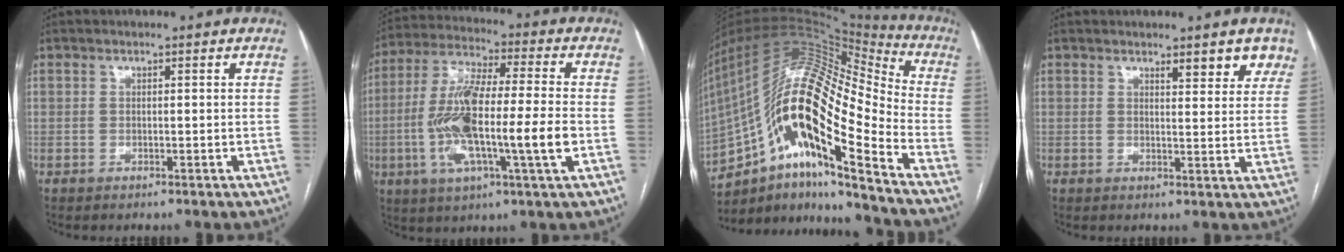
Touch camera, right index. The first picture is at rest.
{"total": 16.2, "force": [-2.8, 1.6, 15.9], "torque": [-0.312, 0.001, -0.053]}
{"total": 24.7, "force": [-11.6, 5.7, 21.1], "torque": [-0.385, 0.024, -0.201]}
{"total": 4.7, "force": [3.7, 1.4, 2.6], "torque": [-0.022, -0.008, 0.036]}